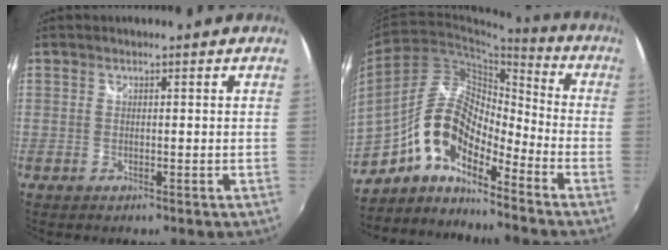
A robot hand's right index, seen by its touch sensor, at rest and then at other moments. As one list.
[{"total": 12.4, "force": [-7.6, 5.2, 8.3], "torque": [-0.157, 0.024, -0.156]}]